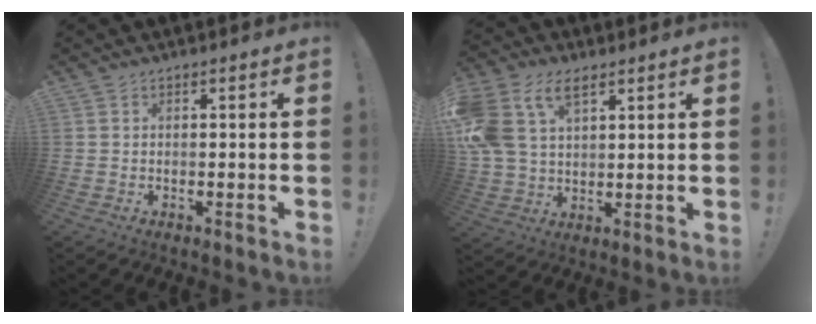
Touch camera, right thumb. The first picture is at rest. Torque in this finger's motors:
{"motor_torque": [1.00, 1.06, 1.76, 0.40, 0.28]}